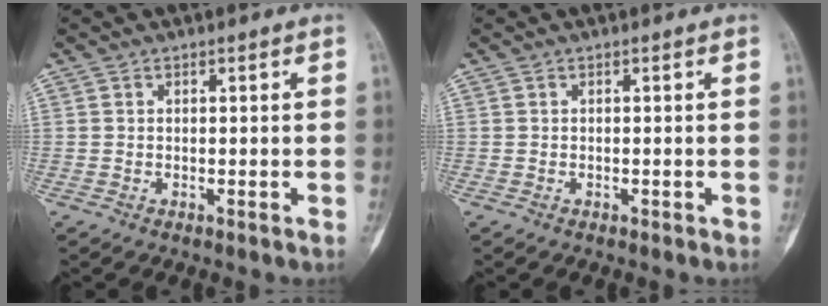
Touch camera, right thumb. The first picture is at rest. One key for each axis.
{"total": 0.0}